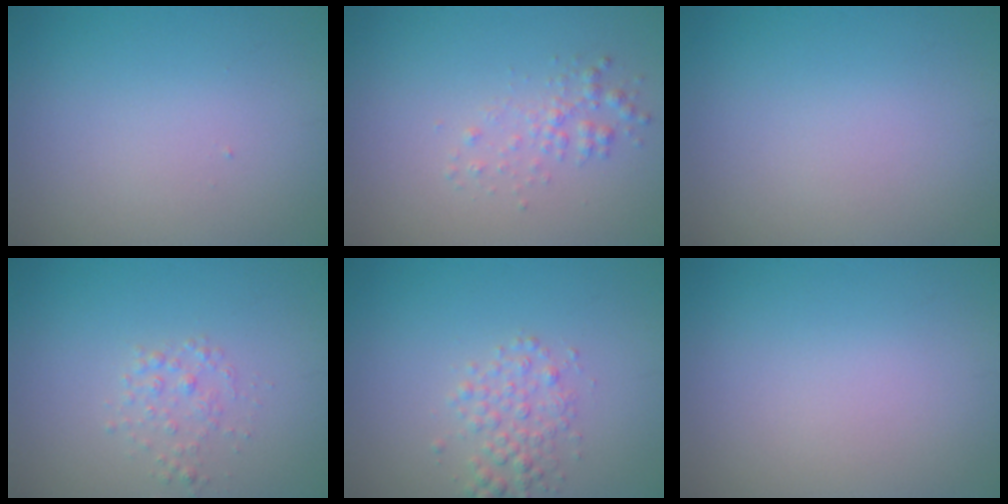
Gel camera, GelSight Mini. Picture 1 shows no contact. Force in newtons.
{"total": 1.6, "press": 1.6, "slide": 0.0}
{"total": 0.0}
{"total": 1.5, "press": 1.5, "slide": 0.0}
{"total": 2.4, "press": 2.4, "slide": 0.1}
{"total": 0.0}